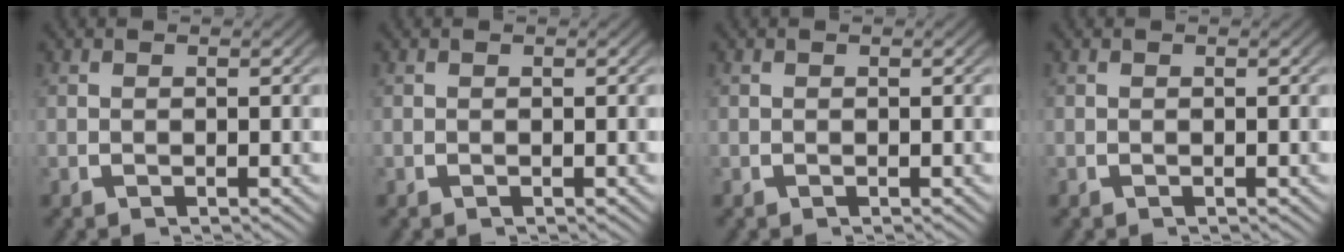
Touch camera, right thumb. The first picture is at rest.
{"total": 0.0}
{"total": 0.0}
{"total": 0.0}